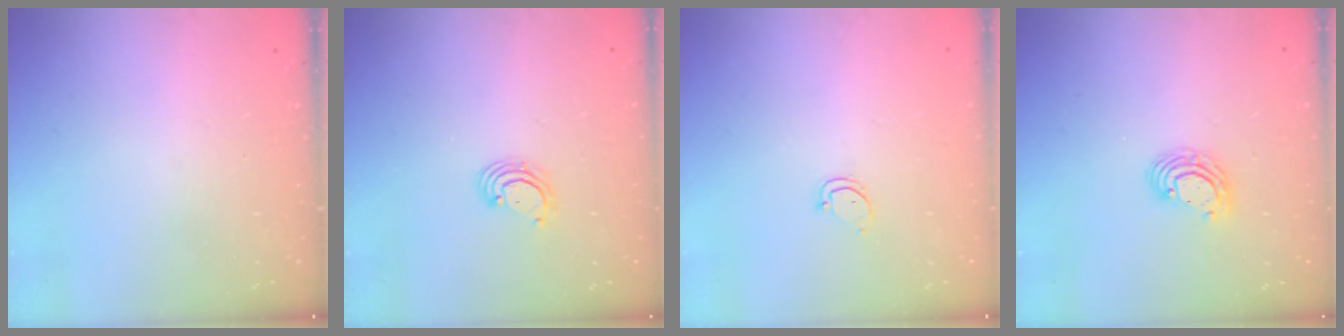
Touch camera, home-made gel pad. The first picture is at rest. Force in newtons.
{"total": 2.4, "press": 2.4, "slide": 0.2}
{"total": 2.6, "press": 2.6, "slide": 0.3}
{"total": 6.0, "press": 6.0, "slide": 0.8}